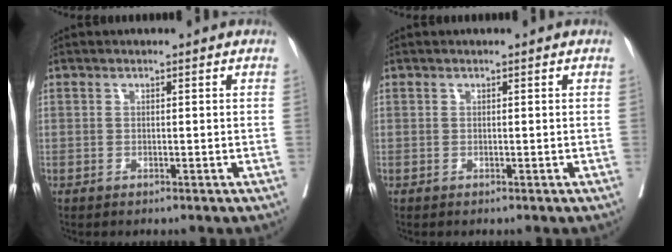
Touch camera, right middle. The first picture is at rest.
{"total": 0.0}